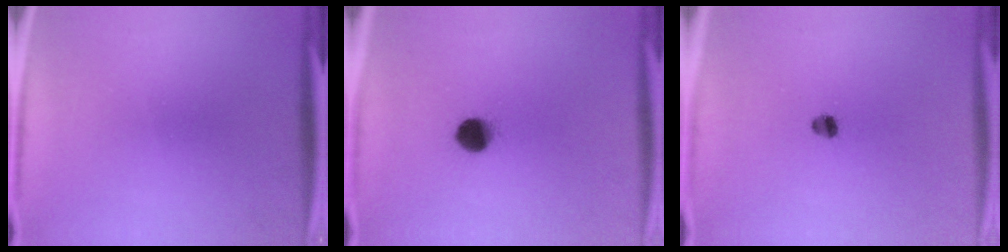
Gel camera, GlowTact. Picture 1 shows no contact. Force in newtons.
{"total": 6.2}
{"total": 2.3}